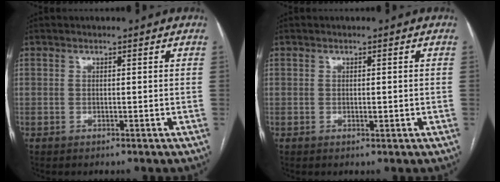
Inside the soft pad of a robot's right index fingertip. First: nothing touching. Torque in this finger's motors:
{"motor_torque": [0.60, 0.66, 0.00, 0.02]}